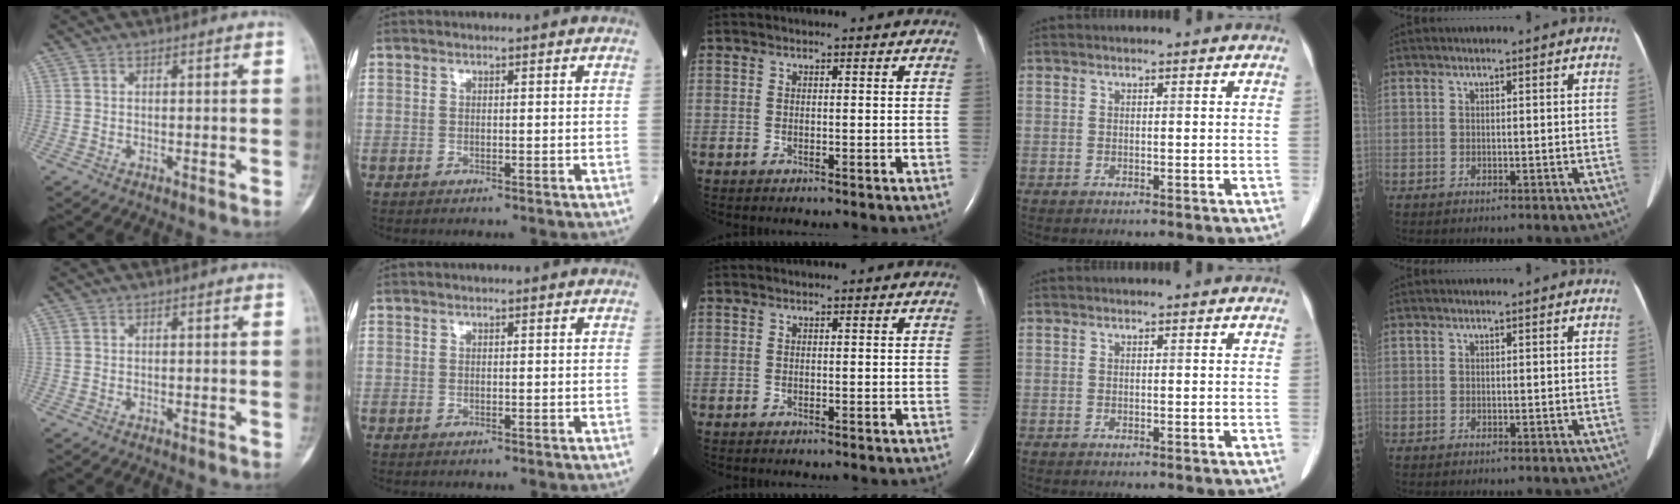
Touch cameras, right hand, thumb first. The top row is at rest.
{}